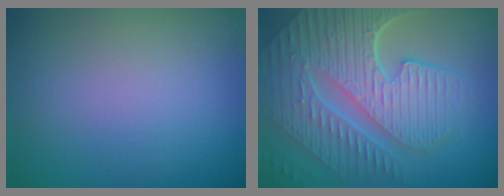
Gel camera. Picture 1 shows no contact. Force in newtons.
{"total": 9.2, "press": 6.2, "slide": 6.8}